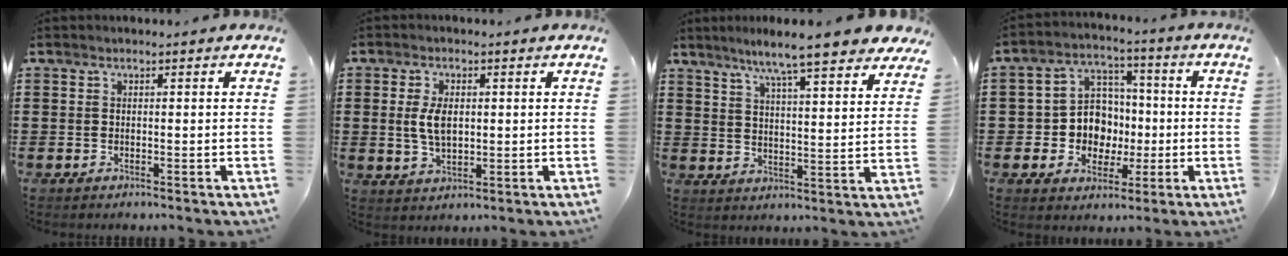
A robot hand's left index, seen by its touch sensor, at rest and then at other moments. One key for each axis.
{"total": 4.9, "fx": 0.7, "fy": 2.7, "fz": 4.1, "tx": -0.100, "ty": 0.003, "tz": 0.006}
{"total": 8.2, "fx": 7.0, "fy": 0.0, "fz": 4.2, "tx": -0.091, "ty": -0.034, "tz": 0.118}
{"total": 8.5, "fx": -0.7, "fy": 7.8, "fz": 3.3, "tx": -0.085, "ty": 0.013, "tz": -0.009}